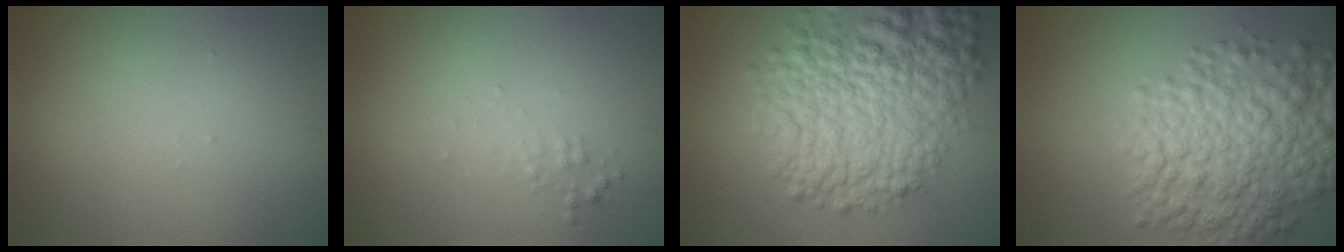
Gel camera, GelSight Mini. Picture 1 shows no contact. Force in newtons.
{"total": 0.9, "press": 0.9, "slide": 0.0}
{"total": 9.4, "press": 9.4, "slide": 0.3}
{"total": 8.2, "press": 8.2, "slide": 0.2}